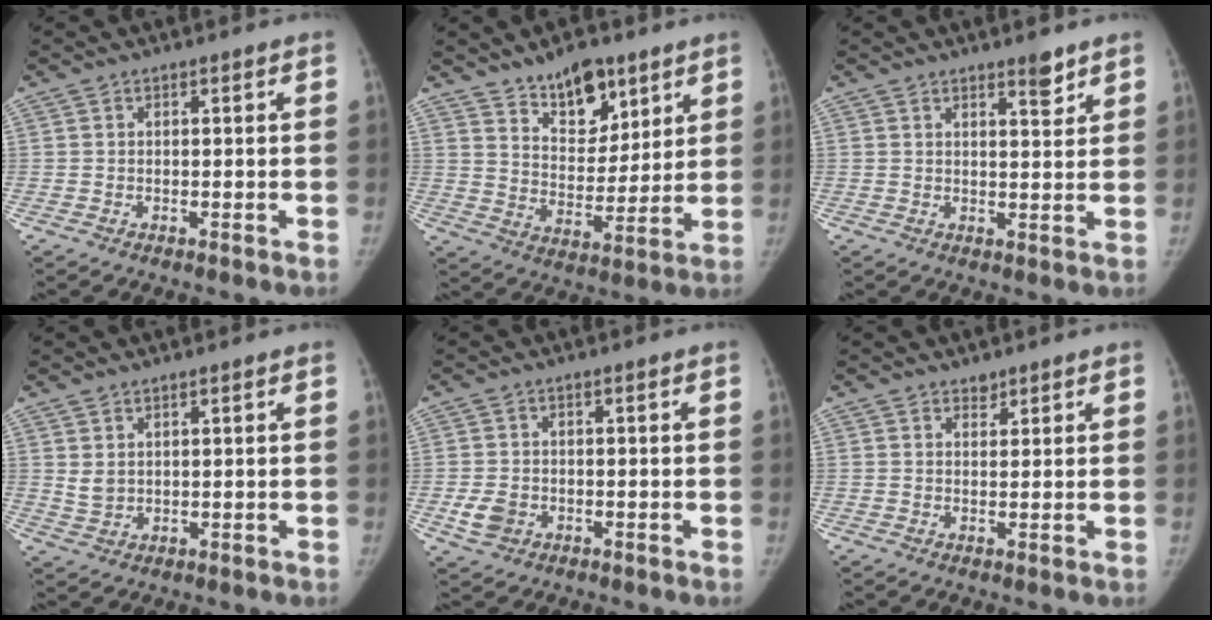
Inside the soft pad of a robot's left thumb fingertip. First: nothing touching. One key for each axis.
{"total": 12.2, "fx": 8.4, "fy": 6.2, "fz": 6.3, "tx": -0.062, "ty": -0.061, "tz": 0.146}
{"total": 3.5, "fx": 2.7, "fy": 0.9, "fz": 2.1, "tx": -0.020, "ty": -0.021, "tz": 0.039}
{"total": 3.2, "fx": 1.6, "fy": 1.8, "fz": 2.1, "tx": -0.035, "ty": -0.013, "tz": 0.041}
{"total": 3.8, "fx": -1.1, "fy": 3.0, "fz": 2.0, "tx": -0.035, "ty": 0.001, "tz": -0.016}
{"total": 1.6, "fx": 1.3, "fy": 0.8, "fz": 0.3, "tx": 0.007, "ty": -0.010, "tz": 0.019}